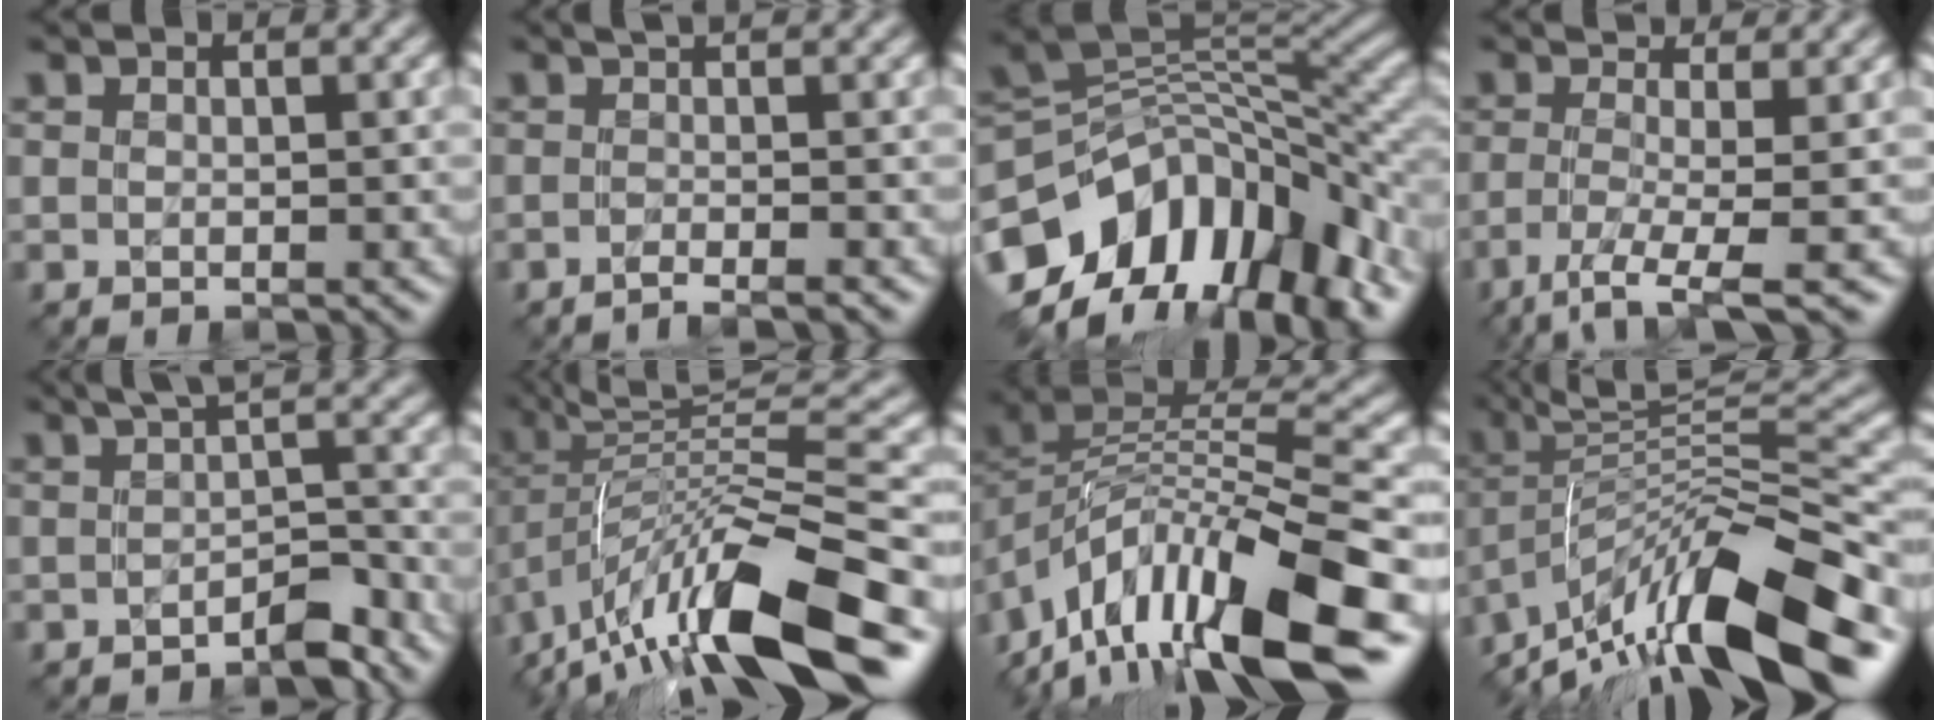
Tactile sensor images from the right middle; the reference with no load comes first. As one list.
[{"total": 2.9, "force": [-0.9, 0.8, 2.7], "torque": [-0.021, -0.005, -0.026]}, {"total": 13.6, "force": [-5.4, 8.2, 9.4], "torque": [-0.184, 0.005, -0.092]}, {"total": 5.6, "force": [-1.9, 1.2, 5.1], "torque": [-0.088, 0.000, -0.046]}, {"total": 3.0, "force": [-1.2, 0.8, 2.7], "torque": [-0.031, 0.005, -0.018]}, {"total": 13.2, "force": [-5.1, 3.8, 11.5], "torque": [-0.218, 0.019, -0.083]}, {"total": 13.9, "force": [-7.7, 4.9, 10.4], "torque": [-0.188, 0.019, -0.135]}, {"total": 12.3, "force": [-7.3, 2.9, 9.5], "torque": [-0.158, 0.031, -0.126]}]